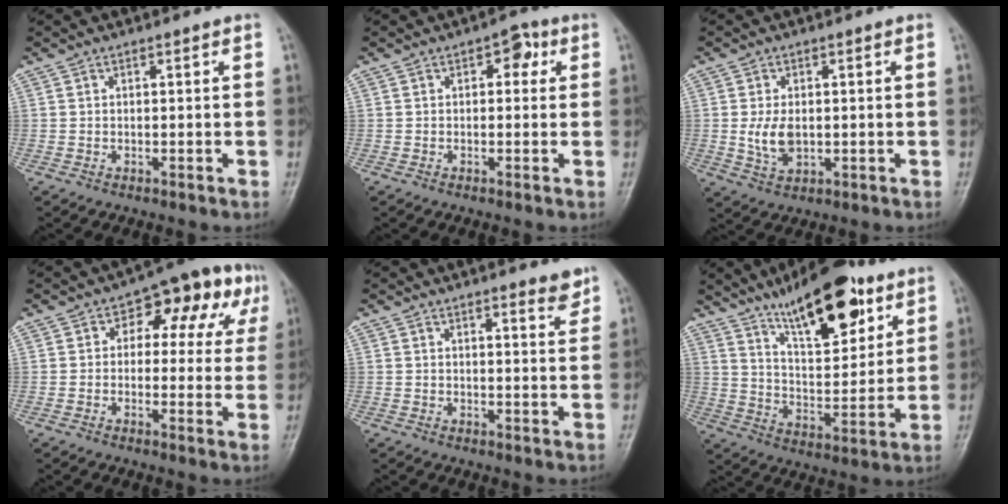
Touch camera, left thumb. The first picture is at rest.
{"total": 3.9, "force": [1.2, 2.3, 2.9], "torque": [-0.014, 0.005, 0.006]}
{"total": 5.2, "force": [0.0, 3.2, 4.1], "torque": [-0.076, -0.007, 0.005]}
{"total": 12.7, "force": [4.3, 7.5, 9.4], "torque": [-0.060, 0.021, 0.048]}
{"total": 3.6, "force": [2.9, 1.3, 1.8], "torque": [-0.002, -0.014, 0.035]}
{"total": 19.2, "force": [11.6, 7.1, 13.6], "torque": [-0.171, -0.053, 0.194]}